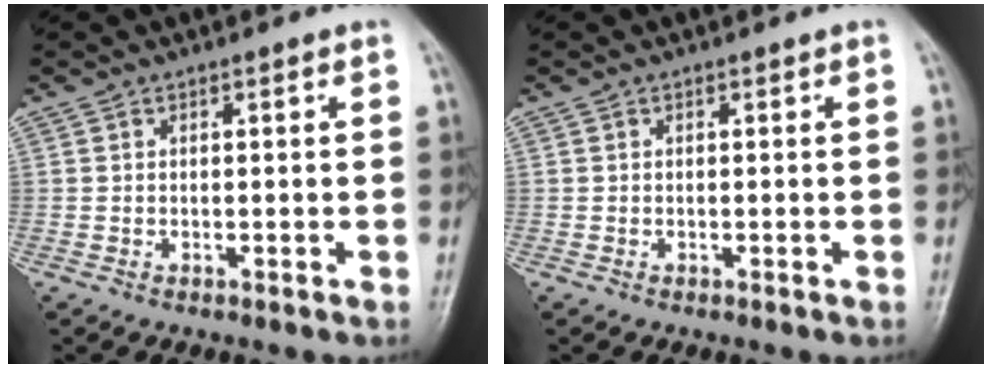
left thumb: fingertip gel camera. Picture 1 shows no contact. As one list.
[{"total": 0.0}]